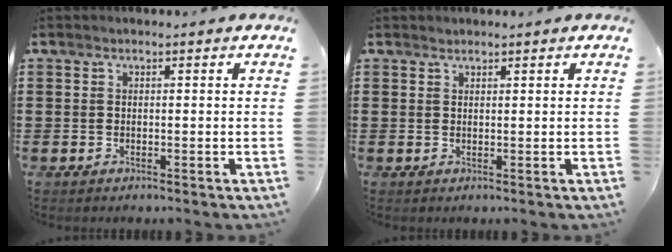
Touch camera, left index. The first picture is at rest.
{"total": 0.7, "force": [0.6, 0.1, 0.0], "torque": [-0.002, -0.001, 0.014]}